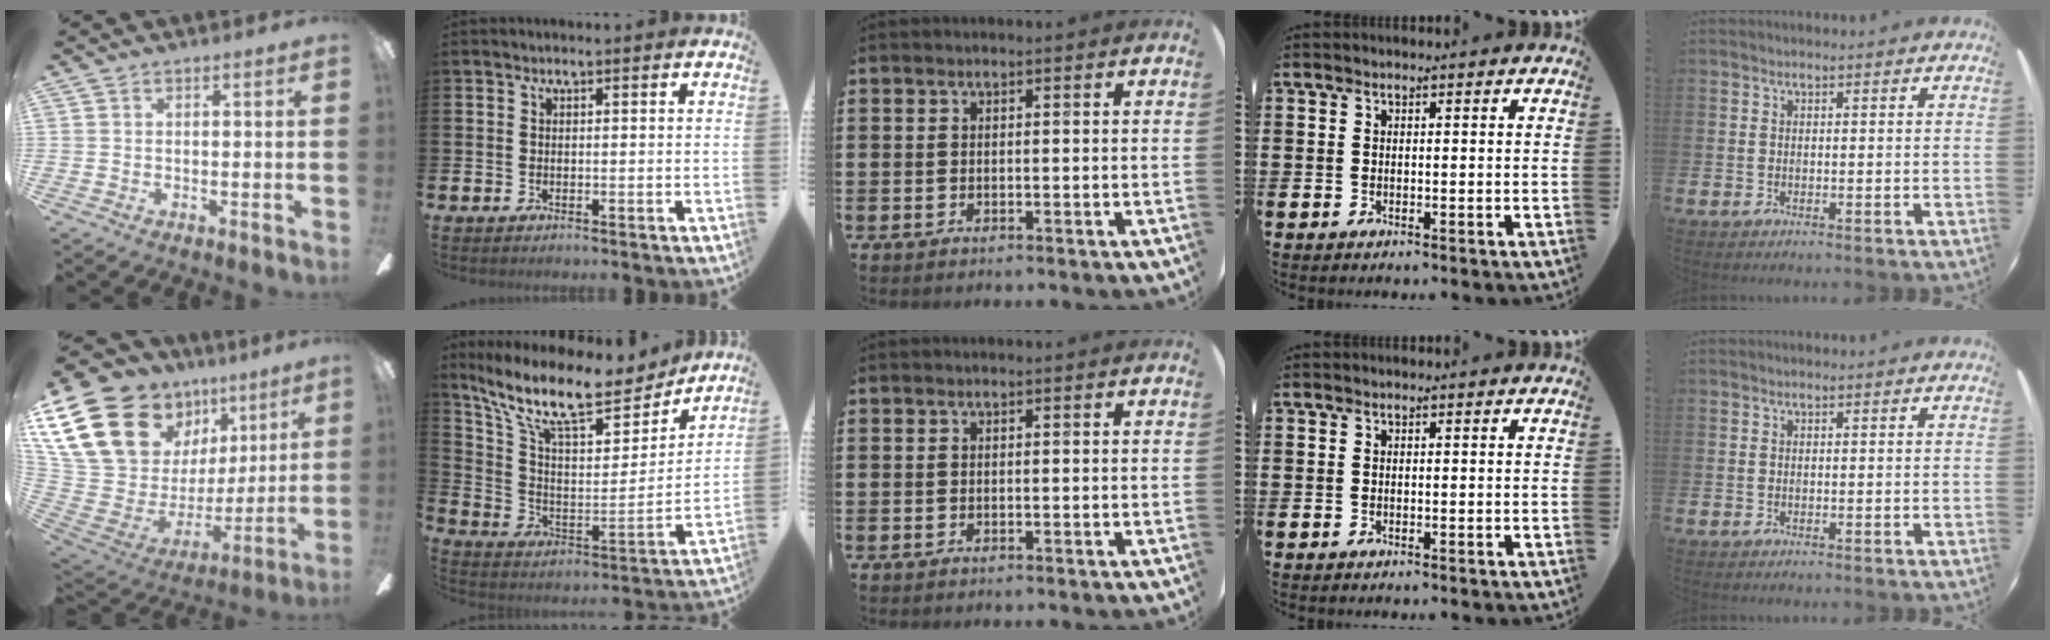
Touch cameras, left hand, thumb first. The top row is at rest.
{"thumb": {"total": 24.7, "force": [12.7, 16.4, 13.3], "torque": [-0.282, -0.076, 0.262]}, "index": {"total": 13.7, "force": [11.2, 3.7, 6.9], "torque": [-0.158, -0.068, 0.193]}}